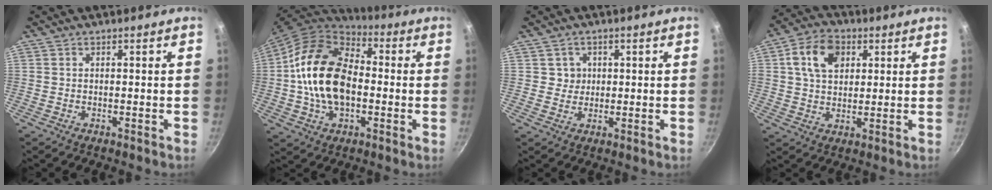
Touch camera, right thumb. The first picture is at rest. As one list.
[{"total": 19.7, "force": [-0.6, 13.0, 14.8], "torque": [-0.244, 0.028, -0.023]}, {"total": 2.8, "force": [0.6, 2.7, 0.4], "torque": [0.016, 0.003, 0.006]}, {"total": 10.3, "force": [3.2, 7.3, 6.5], "torque": [-0.096, 0.008, 0.046]}]